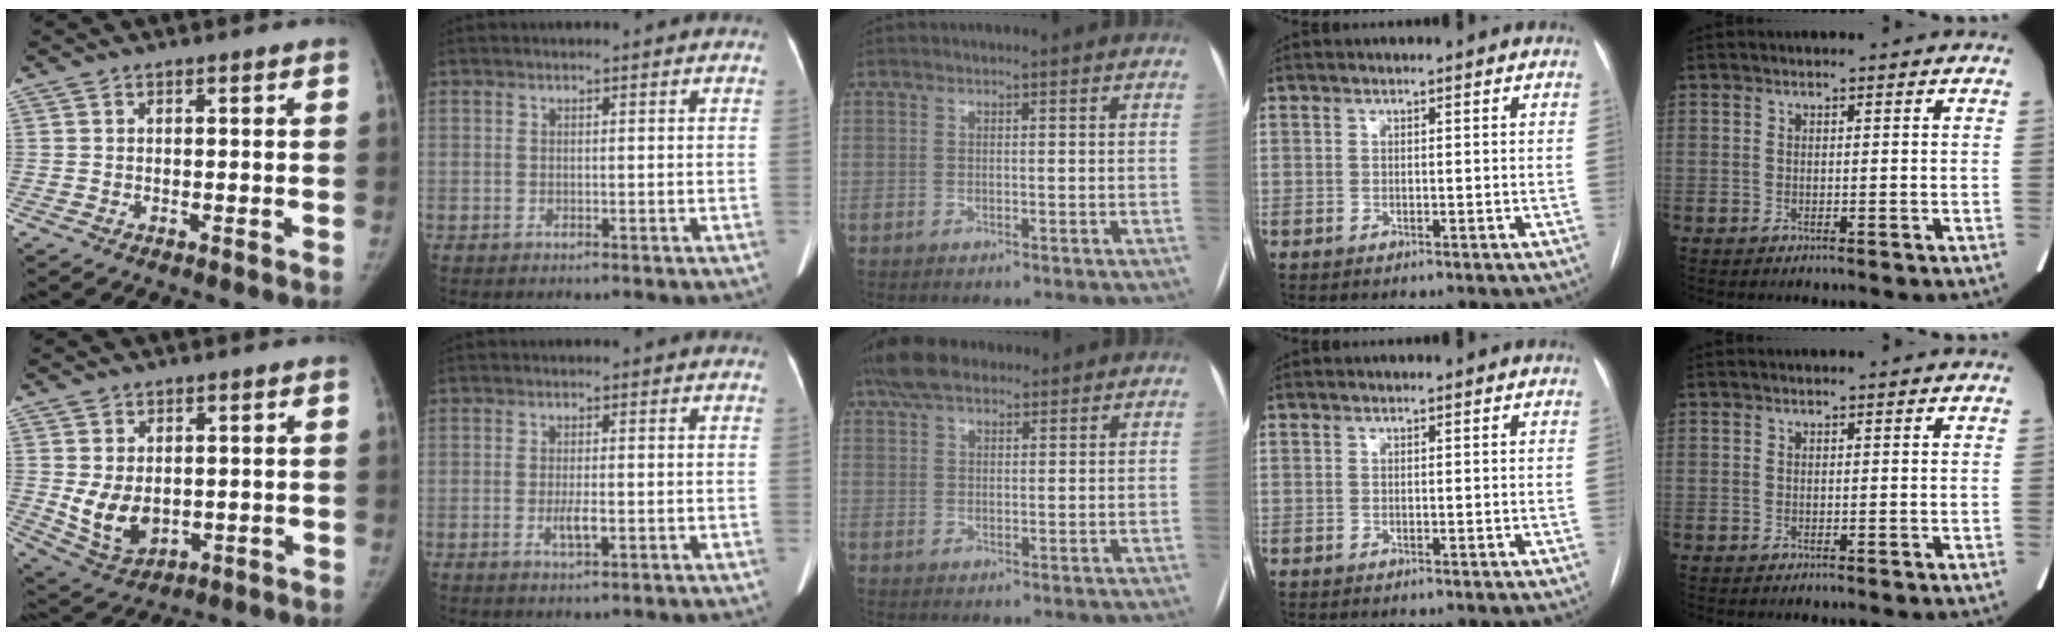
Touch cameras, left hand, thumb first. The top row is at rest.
{"thumb": {"total": 8.2, "force": [0.1, 5.8, 5.7], "torque": [-0.086, -0.017, 0.024]}, "index": {"total": 2.7, "force": [-0.8, 0.6, 2.5], "torque": [-0.050, -0.001, -0.011]}, "middle": {"total": 7.4, "force": [5.6, 3.0, 3.7], "torque": [-0.073, 0.034, 0.103]}}